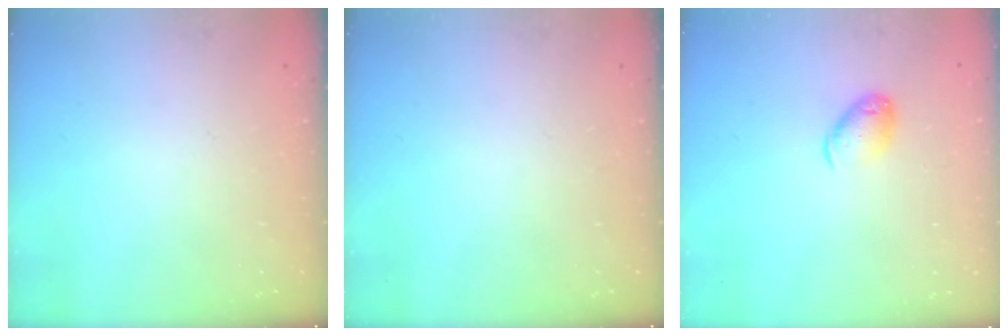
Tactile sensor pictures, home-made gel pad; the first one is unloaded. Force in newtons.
{"total": 0.0}
{"total": 8.4, "press": 8.3, "slide": 1.1}